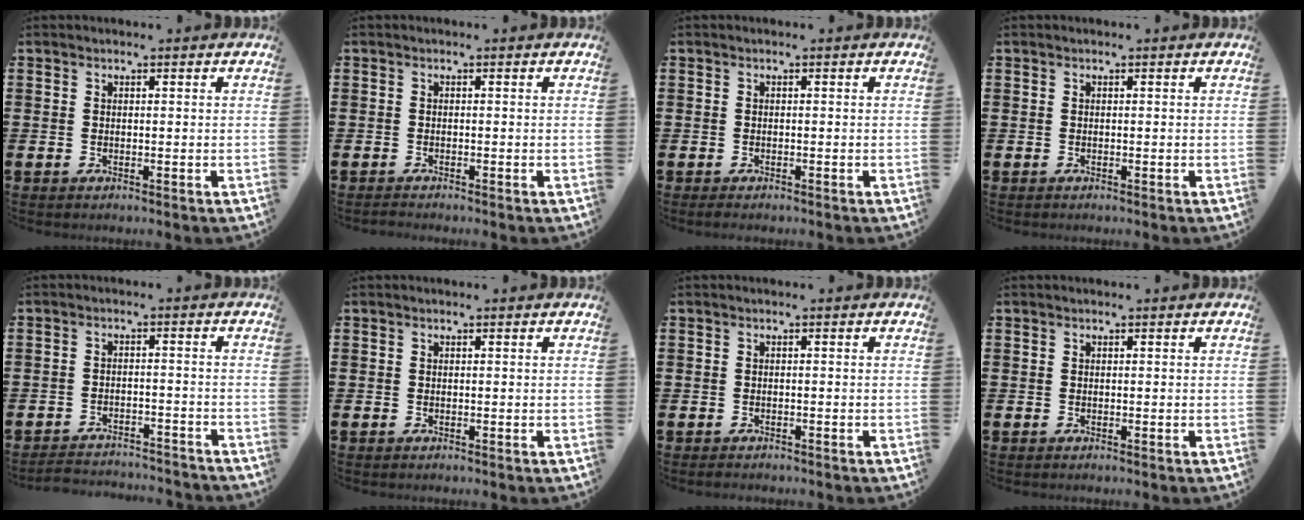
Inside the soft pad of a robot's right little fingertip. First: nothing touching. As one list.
[{"total": 0.5, "force": [-0.5, 0.0, 0.2], "torque": [-0.003, -0.002, -0.010]}, {"total": 0.5, "force": [-0.4, 0.2, 0.3], "torque": [-0.008, 0.000, -0.008]}, {"total": 0.0}, {"total": 2.9, "force": [-2.9, 0.1, 0.0], "torque": [-0.004, 0.004, -0.062]}, {"total": 0.0}, {"total": 0.5, "force": [-0.5, 0.2, 0.1], "torque": [-0.004, -0.001, -0.011]}, {"total": 0.0}]